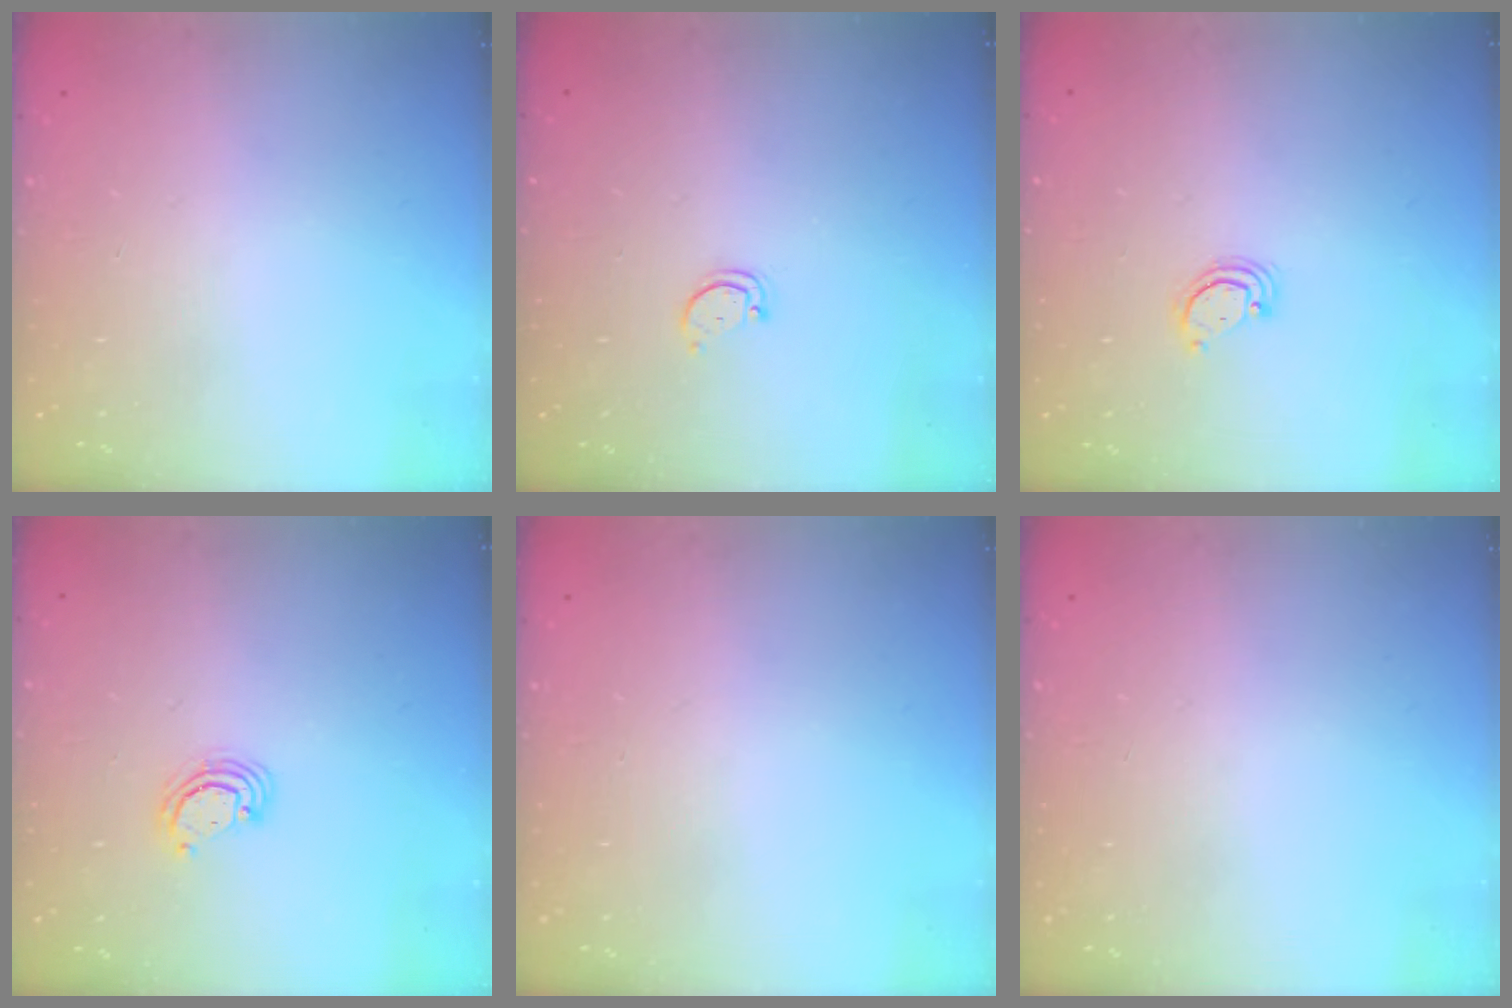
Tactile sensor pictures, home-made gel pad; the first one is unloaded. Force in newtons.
{"total": 2.6, "press": 2.5, "slide": 0.4}
{"total": 3.2, "press": 3.2, "slide": 0.3}
{"total": 3.2, "press": 3.1, "slide": 0.3}
{"total": 0.0}
{"total": 0.0}